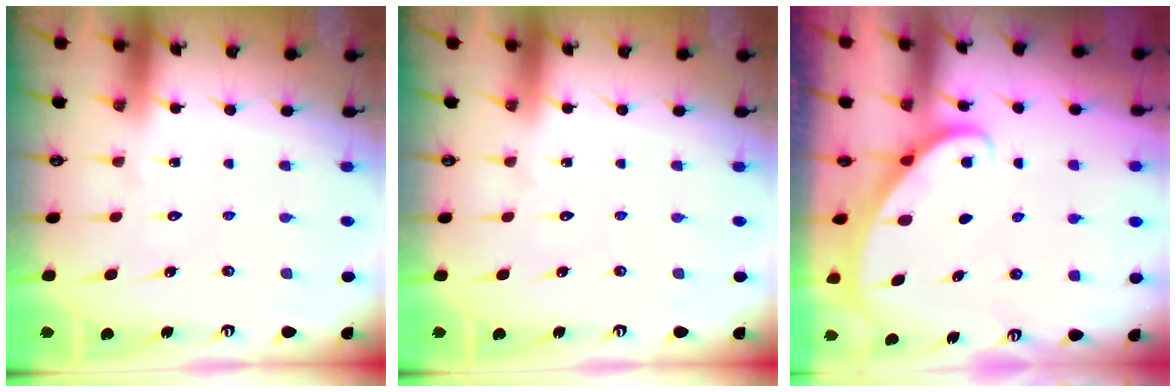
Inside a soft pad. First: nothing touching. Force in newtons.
{"total": 0.0}
{"total": 1.8, "press": 1.8, "slide": 0.1}